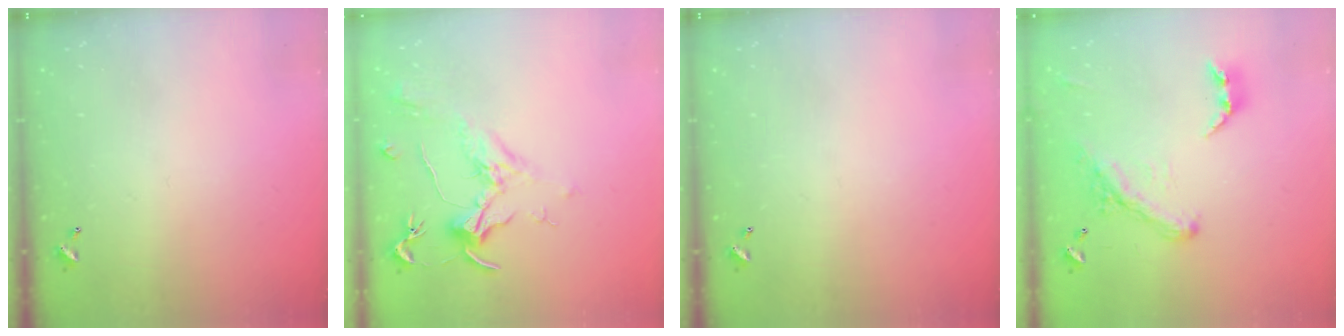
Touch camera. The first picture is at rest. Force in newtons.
{"total": 2.0, "press": 1.8, "slide": 0.8}
{"total": 0.0}
{"total": 4.4, "press": 4.2, "slide": 1.3}